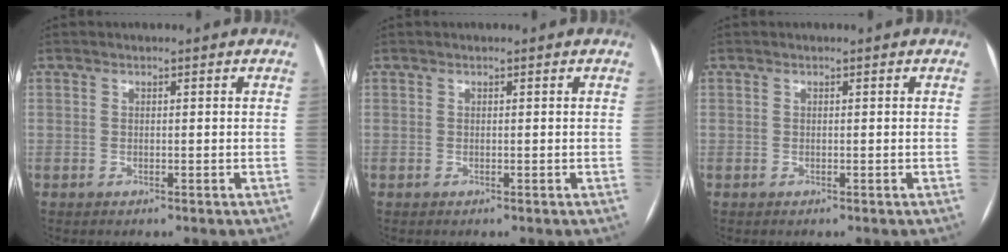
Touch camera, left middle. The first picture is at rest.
{"total": 0.0}
{"total": 0.0}